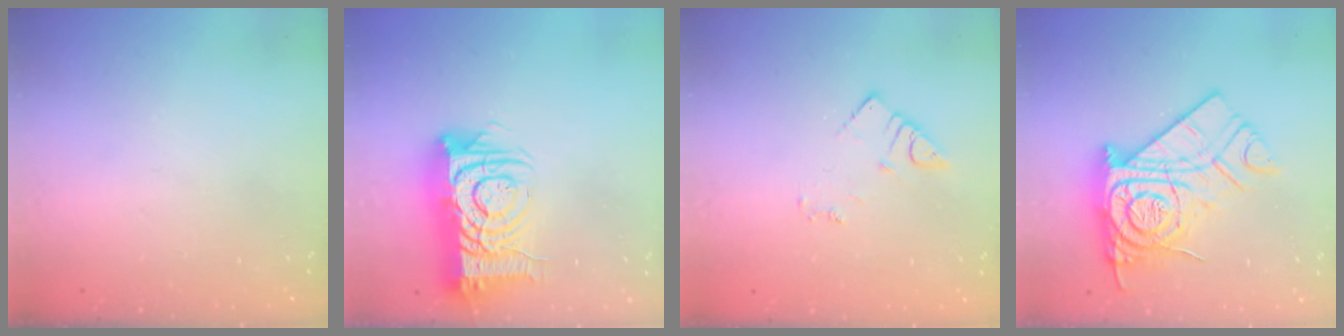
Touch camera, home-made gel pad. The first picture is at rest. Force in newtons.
{"total": 15.4, "press": 15.4, "slide": 1.3}
{"total": 3.4, "press": 3.4, "slide": 0.6}
{"total": 19.7, "press": 19.6, "slide": 1.7}